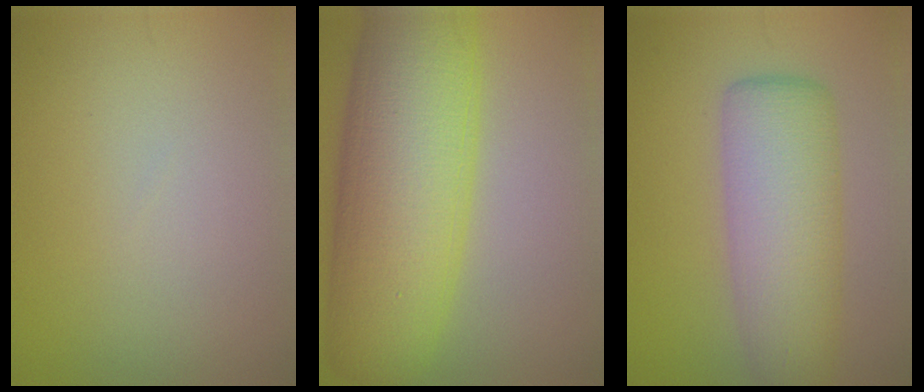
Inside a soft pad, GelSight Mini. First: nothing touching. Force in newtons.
{"total": 13.1, "press": 13.1, "slide": 0.1}
{"total": 7.8, "press": 7.8, "slide": 0.2}